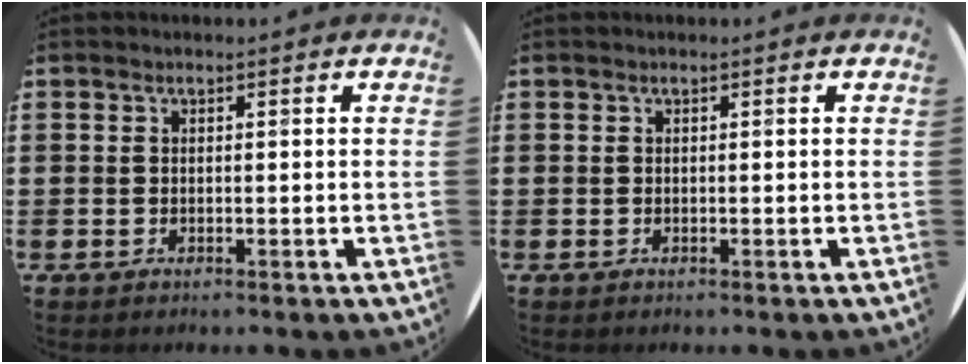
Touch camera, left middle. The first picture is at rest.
{"total": 0.0}